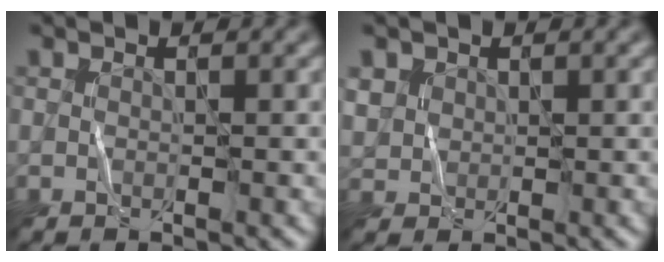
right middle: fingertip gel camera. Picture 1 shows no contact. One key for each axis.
{"total": 1.6, "fx": 0.8, "fy": 1.4, "fz": -0.1, "tx": -0.013, "ty": 0.002, "tz": 0.016}